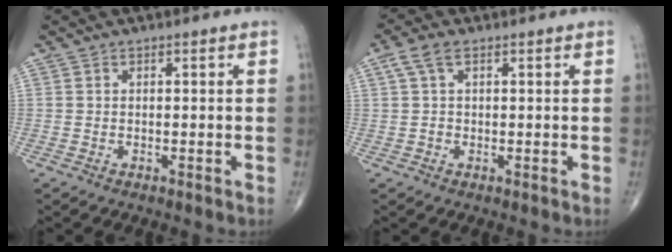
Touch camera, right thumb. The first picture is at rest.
{"total": 3.6, "force": [1.3, 2.2, 2.5], "torque": [-0.056, 0.013, 0.026]}